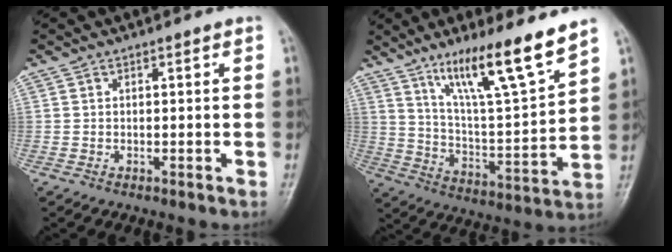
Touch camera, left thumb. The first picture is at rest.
{"total": 16.4, "force": [11.5, 1.7, 11.6], "torque": [-0.182, -0.069, 0.205]}